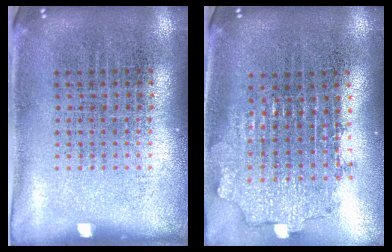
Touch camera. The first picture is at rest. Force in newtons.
{"total": 2.0, "press": 1.5, "slide": 1.3}